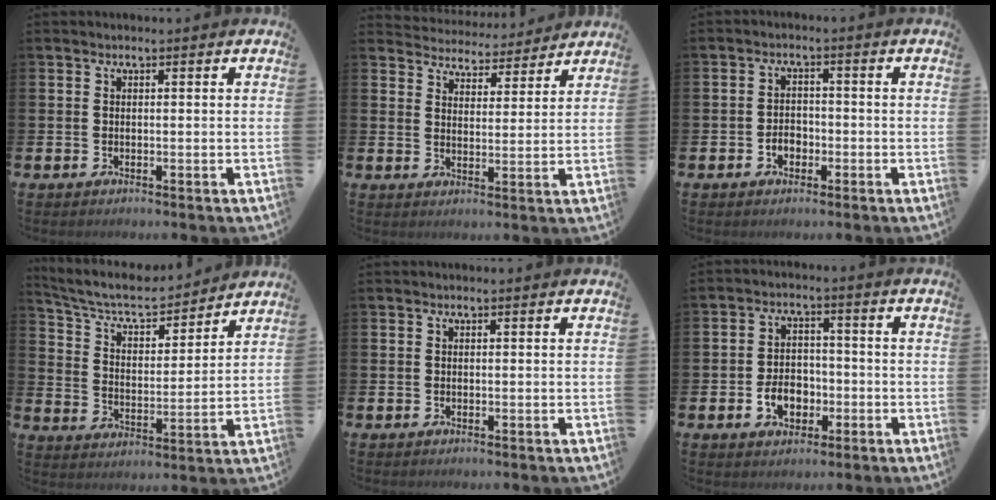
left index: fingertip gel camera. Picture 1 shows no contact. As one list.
[{"total": 4.6, "force": [4.5, 1.0, -0.5], "torque": [-0.004, -0.041, 0.076]}, {"total": 2.4, "force": [-1.1, 1.8, 1.2], "torque": [-0.011, -0.003, -0.027]}, {"total": 7.6, "force": [7.0, 1.9, 2.1], "torque": [-0.069, -0.055, 0.118]}, {"total": 0.0}, {"total": 4.7, "force": [-1.8, 3.5, 2.6], "torque": [-0.036, 0.002, -0.039]}]